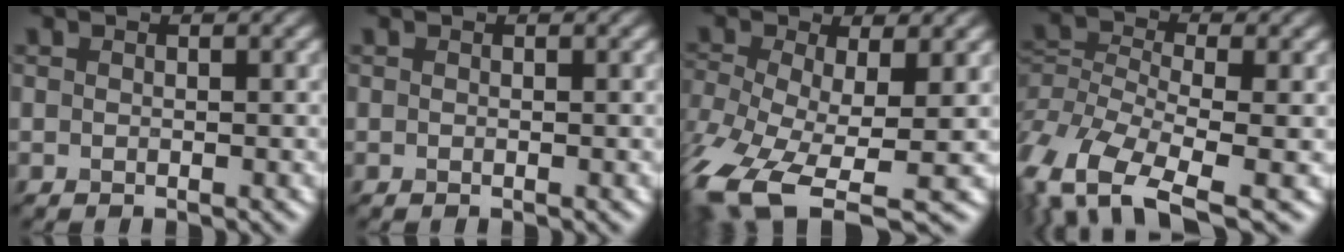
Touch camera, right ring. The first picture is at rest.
{"total": 0.0}
{"total": 12.4, "force": [-5.8, 5.6, 9.5], "torque": [-0.232, -0.043, -0.094]}
{"total": 10.4, "force": [-5.8, 4.9, 7.1], "torque": [-0.160, -0.007, -0.115]}